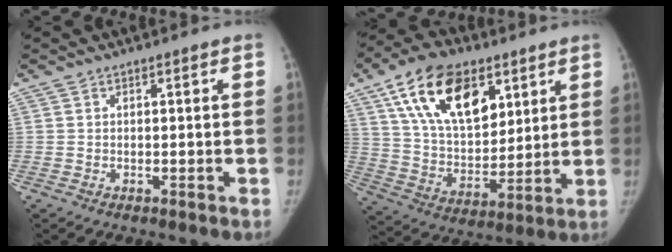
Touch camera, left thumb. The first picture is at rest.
{"total": 21.0, "force": [10.2, 11.9, 13.9], "torque": [-0.207, -0.037, 0.182]}